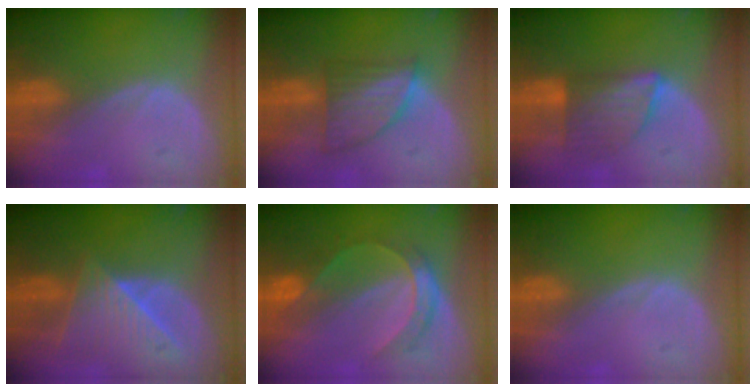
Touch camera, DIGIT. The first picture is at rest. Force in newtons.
{"total": 7.1, "press": 6.5, "slide": 3.0}
{"total": 6.6, "press": 6.5, "slide": 1.0}
{"total": 8.0, "press": 7.3, "slide": 3.2}
{"total": 5.9, "press": 5.9, "slide": 0.2}
{"total": 0.0}